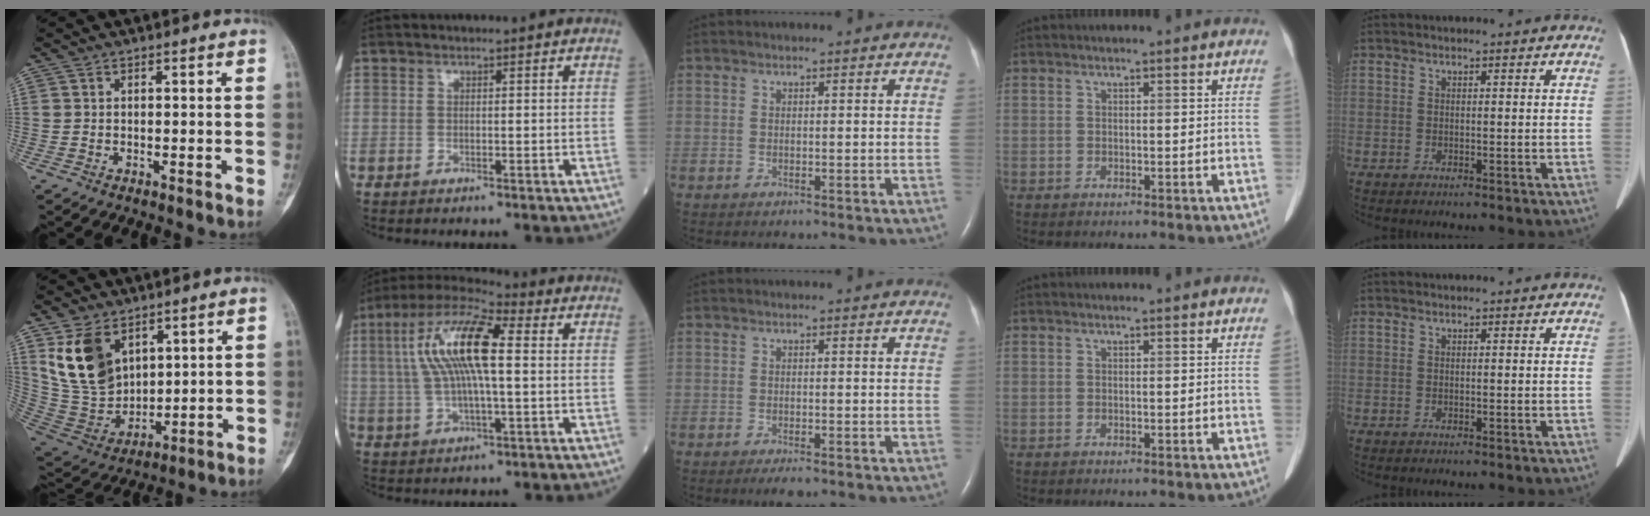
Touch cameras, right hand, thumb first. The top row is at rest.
{"thumb": {"total": 14.7, "force": [6.8, 9.7, 8.7], "torque": [-0.140, -0.034, 0.157]}, "index": {"total": 14.1, "force": [2.0, 3.2, 13.6], "torque": [-0.277, 0.028, 0.032]}, "middle": {"total": 2.1, "force": [-1.5, 0.4, 1.4], "torque": [-0.025, -0.005, -0.023]}}